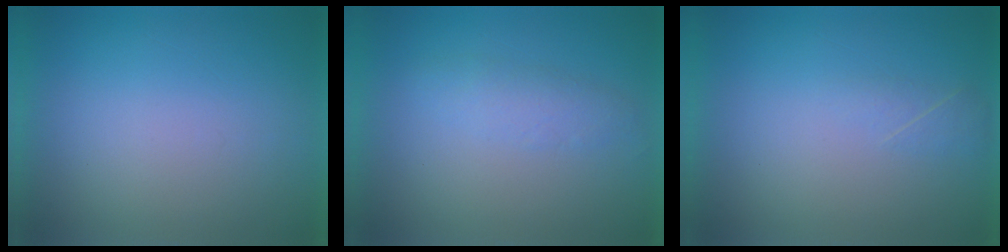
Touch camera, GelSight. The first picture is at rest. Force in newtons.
{"total": 2.5}
{"total": 1.6}